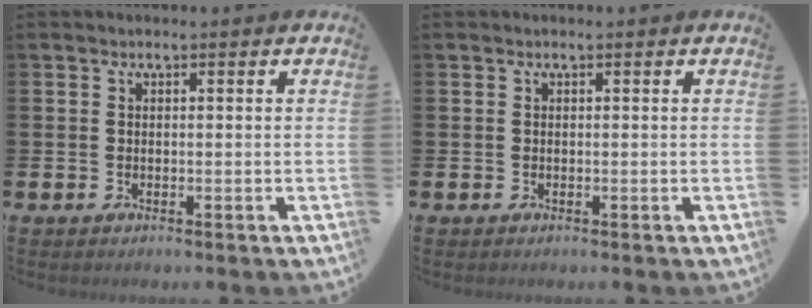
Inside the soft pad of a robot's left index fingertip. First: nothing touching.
{"total": 0.0}